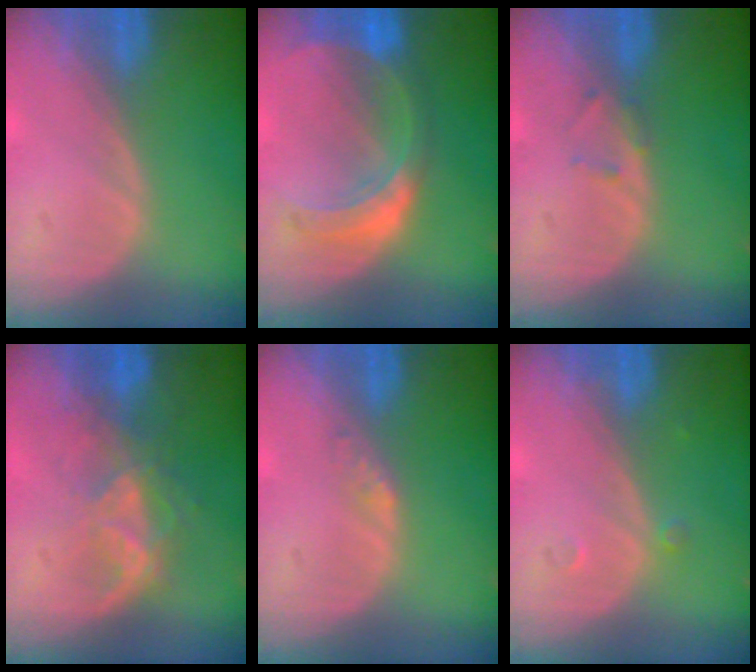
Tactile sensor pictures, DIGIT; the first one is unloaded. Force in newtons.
{"total": 7.9, "press": 7.0, "slide": 3.7}
{"total": 1.1, "press": 1.0, "slide": 0.2}
{"total": 6.5, "press": 5.9, "slide": 2.8}
{"total": 1.2, "press": 1.2, "slide": 0.1}
{"total": 0.8, "press": 0.8, "slide": 0.1}